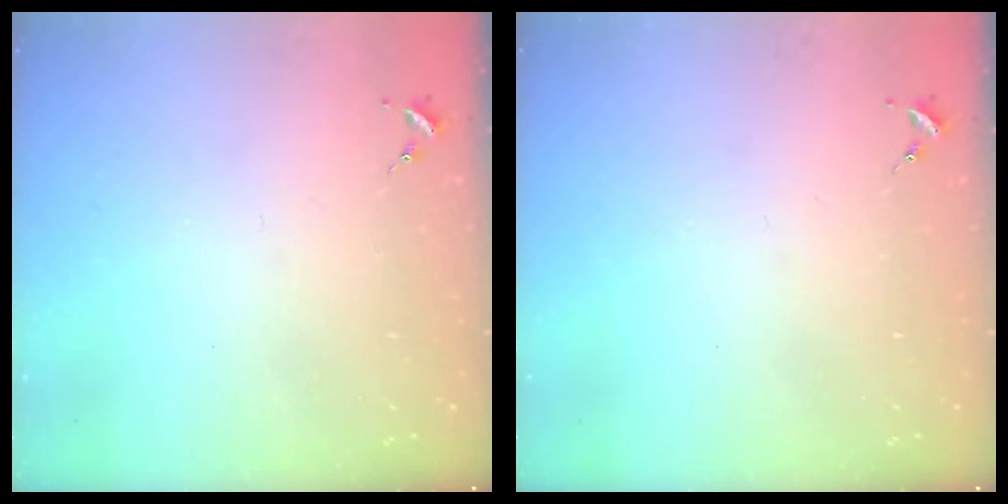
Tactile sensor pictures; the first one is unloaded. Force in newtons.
{"total": 0.0}